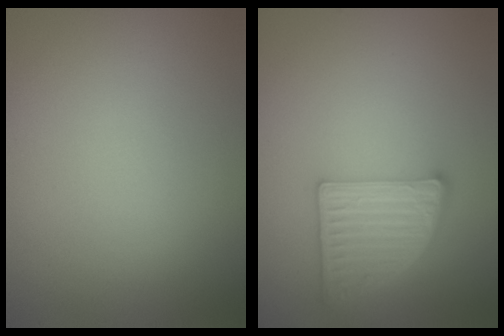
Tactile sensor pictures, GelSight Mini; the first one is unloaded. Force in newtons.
{"total": 4.5, "press": 4.0, "slide": 2.1}